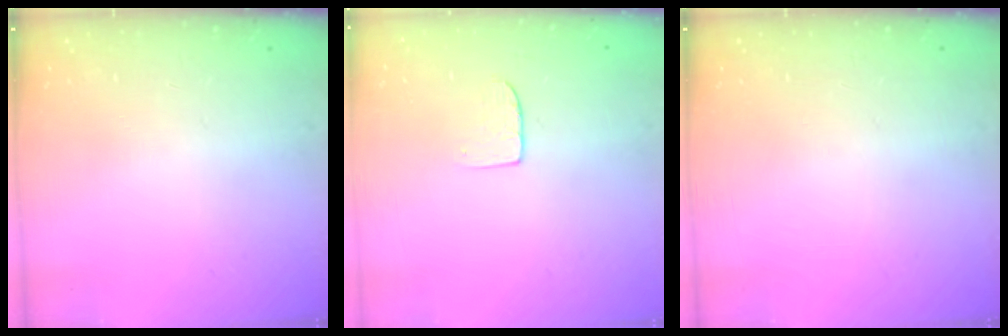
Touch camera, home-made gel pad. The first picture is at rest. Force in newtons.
{"total": 4.7, "press": 4.7, "slide": 0.4}
{"total": 0.0}